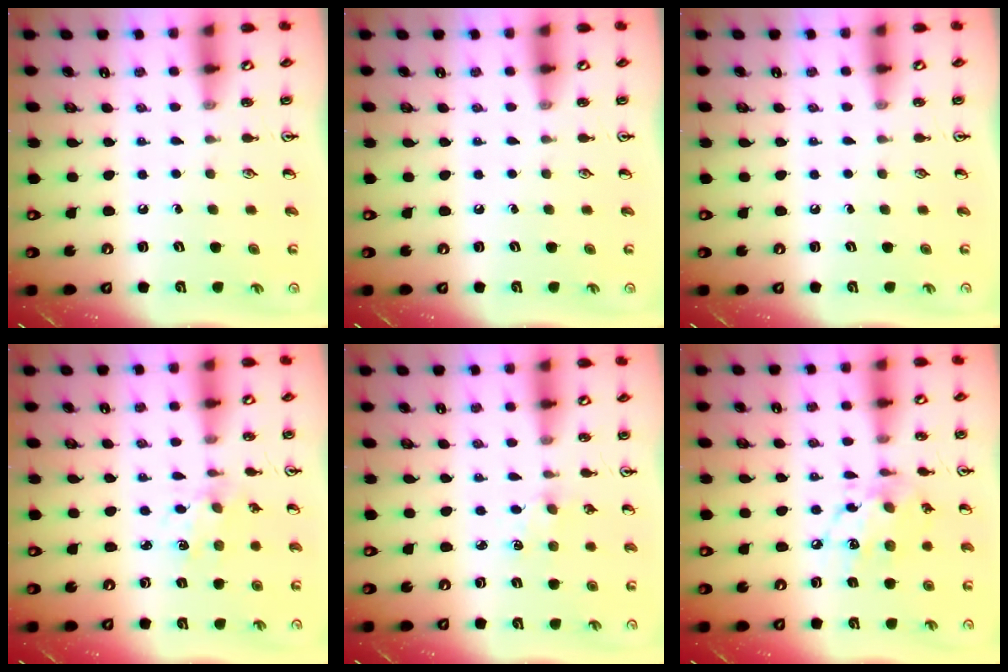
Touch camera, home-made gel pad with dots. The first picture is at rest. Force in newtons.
{"total": 0.0}
{"total": 0.0}
{"total": 2.0, "press": 2.0, "slide": 0.2}
{"total": 2.0, "press": 2.0, "slide": 0.3}
{"total": 11.4, "press": 11.4, "slide": 0.7}